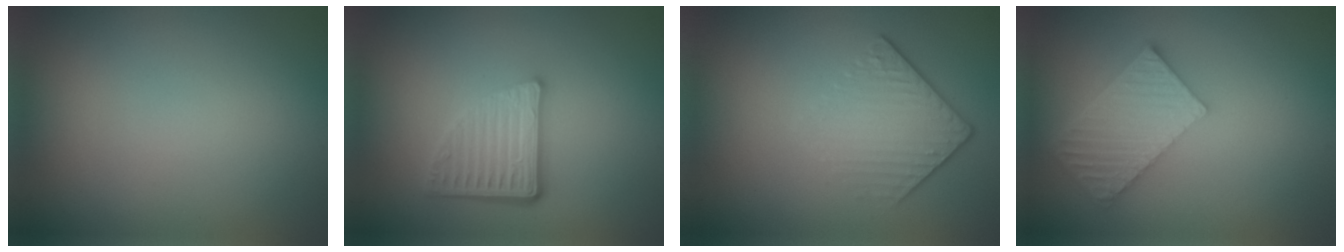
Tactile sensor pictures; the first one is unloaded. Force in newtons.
{"total": 4.4, "press": 3.6, "slide": 2.5}
{"total": 4.3, "press": 2.8, "slide": 3.3}
{"total": 5.8, "press": 4.5, "slide": 3.6}